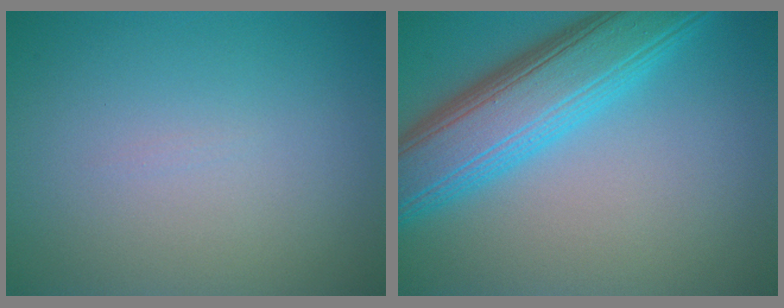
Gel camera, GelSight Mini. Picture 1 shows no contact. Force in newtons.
{"total": 8.8, "press": 8.8, "slide": 0.2}